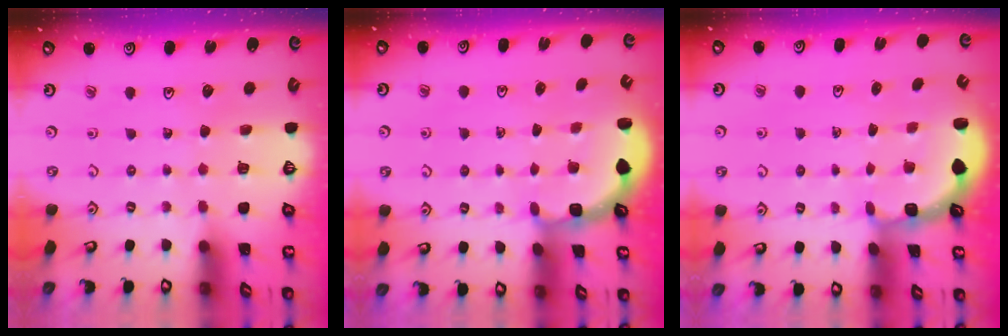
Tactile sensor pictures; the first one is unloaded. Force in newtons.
{"total": 2.8, "press": 2.4, "slide": 1.4}
{"total": 2.4, "press": 1.8, "slide": 1.6}